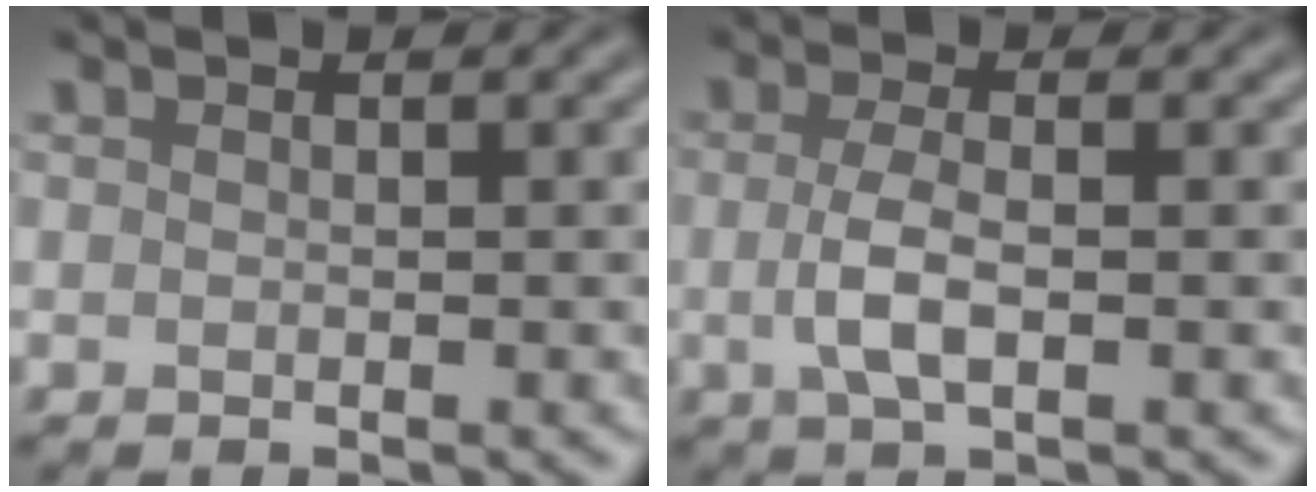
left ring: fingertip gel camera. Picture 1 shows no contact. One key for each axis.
{"total": 3.1, "fx": -0.3, "fy": 1.1, "fz": 2.9, "tx": -0.064, "ty": -0.002, "tz": -0.009}